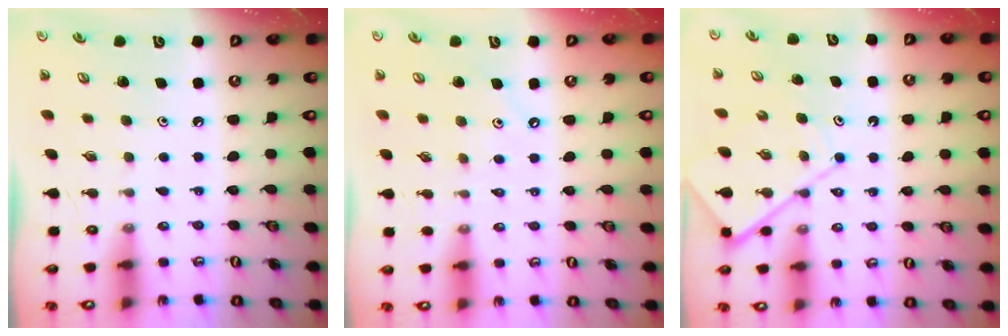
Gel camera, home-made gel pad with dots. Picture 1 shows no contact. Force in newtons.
{"total": 2.1, "press": 2.0, "slide": 0.3}
{"total": 7.4, "press": 7.3, "slide": 0.8}